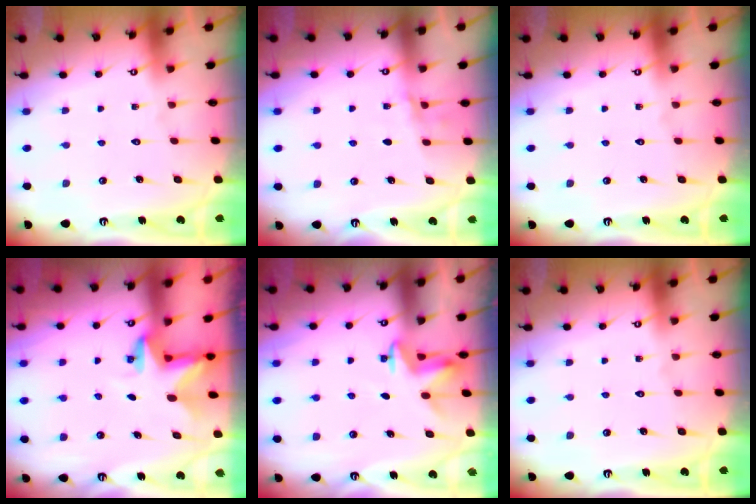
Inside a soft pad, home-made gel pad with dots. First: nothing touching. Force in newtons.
{"total": 4.0, "press": 3.8, "slide": 1.1}
{"total": 0.0}
{"total": 2.8, "press": 2.8, "slide": 0.2}
{"total": 4.1, "press": 4.0, "slide": 0.9}
{"total": 0.0}